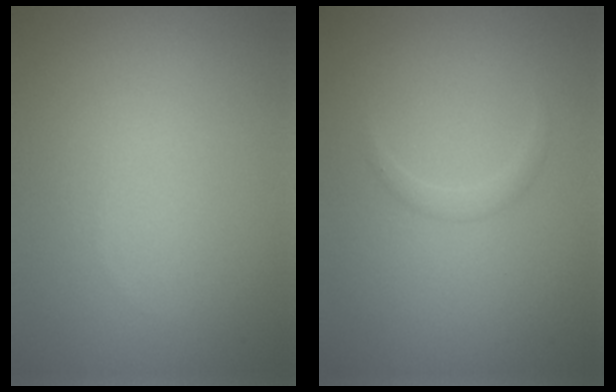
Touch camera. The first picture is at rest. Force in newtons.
{"total": 0.9, "press": 0.9, "slide": 0.0}